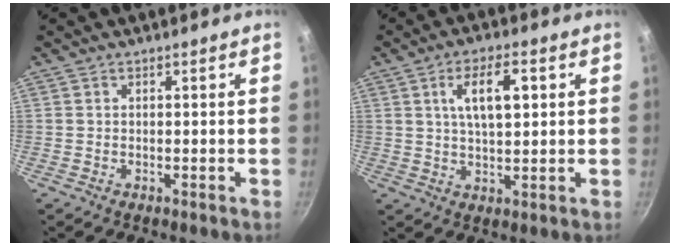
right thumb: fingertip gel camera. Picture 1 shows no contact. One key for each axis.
{"total": 8.4, "fx": 2.4, "fy": 3.5, "fz": 7.3, "tx": -0.115, "ty": -0.001, "tz": 0.042}